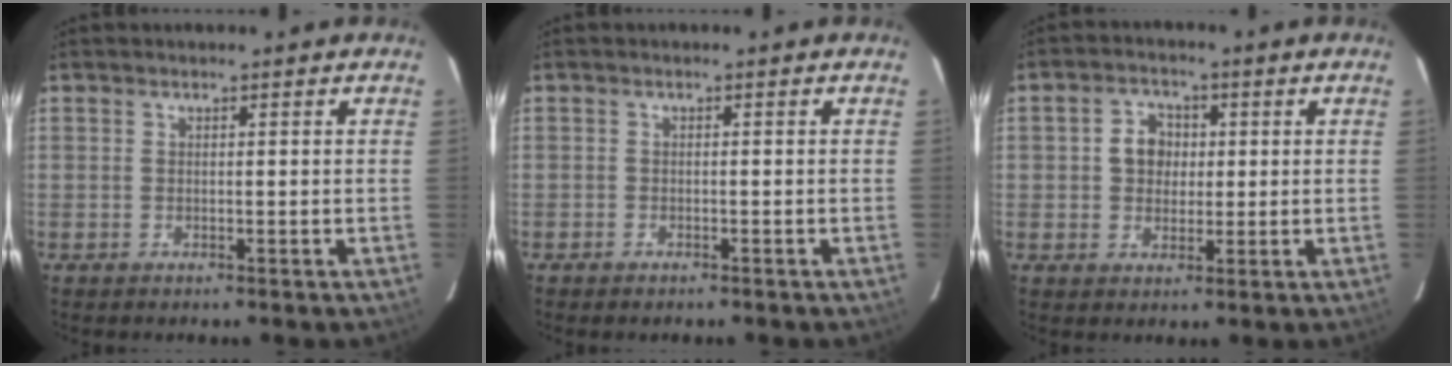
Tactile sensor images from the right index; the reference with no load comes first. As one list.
[{"total": 1.4, "force": [-1.1, 0.7, 0.4], "torque": [-0.012, -0.001, -0.018]}, {"total": 5.3, "force": [0.5, 4.6, 2.5], "torque": [-0.046, 0.018, 0.010]}]